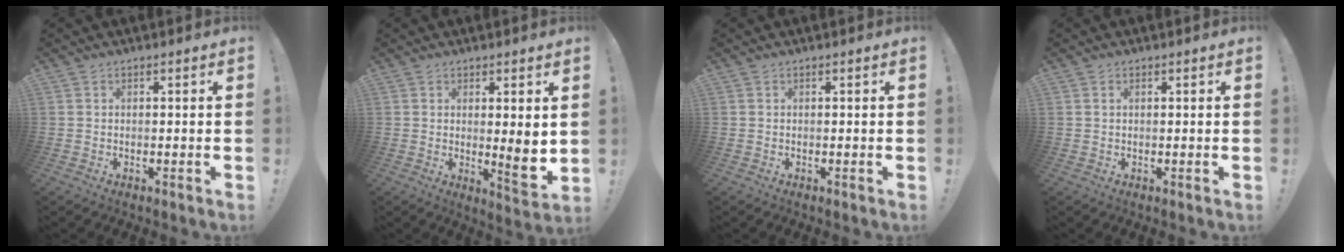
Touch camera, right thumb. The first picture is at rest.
{"total": 6.6, "force": [1.0, 0.9, 6.5], "torque": [-0.079, -0.024, 0.017]}
{"total": 0.0}
{"total": 0.8, "force": [0.4, 0.4, 0.5], "torque": [-0.008, 0.001, 0.006]}